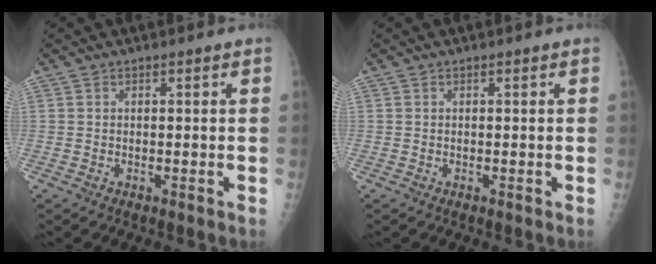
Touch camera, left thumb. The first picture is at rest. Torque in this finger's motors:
{"motor_torque": [0.02, 0.02, -0.01, 0.01, 0.00]}